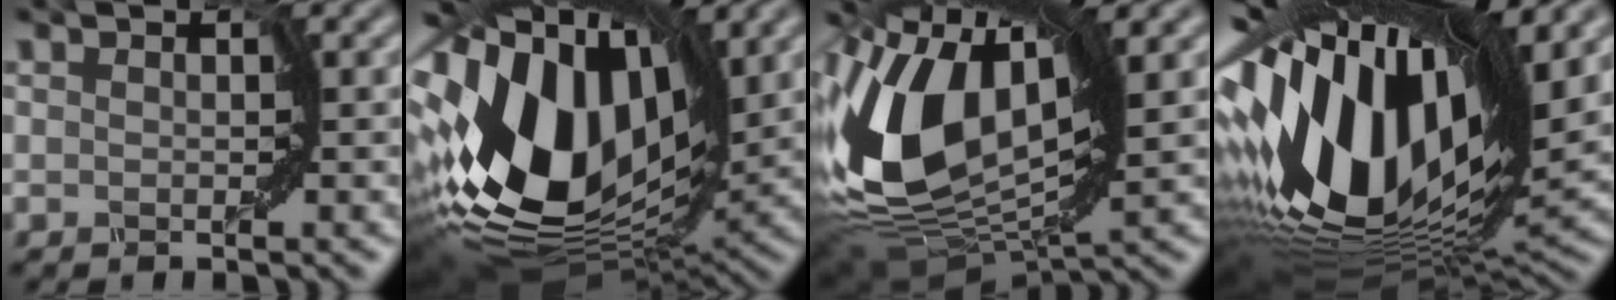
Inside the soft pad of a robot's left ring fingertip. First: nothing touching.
{"total": 16.5, "force": [0.8, 9.8, 13.3], "torque": [-0.292, -0.012, 0.025]}
{"total": 13.0, "force": [1.8, 7.0, 10.8], "torque": [-0.239, 0.003, 0.034]}
{"total": 17.1, "force": [2.3, 7.6, 15.1], "torque": [-0.294, -0.001, 0.032]}